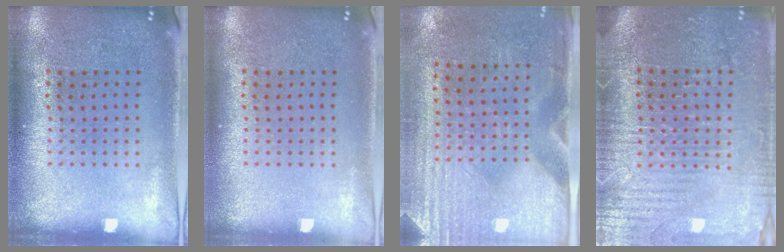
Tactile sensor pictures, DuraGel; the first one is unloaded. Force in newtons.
{"total": 0.0}
{"total": 3.0, "press": 2.6, "slide": 1.5}
{"total": 3.6, "press": 3.4, "slide": 1.2}